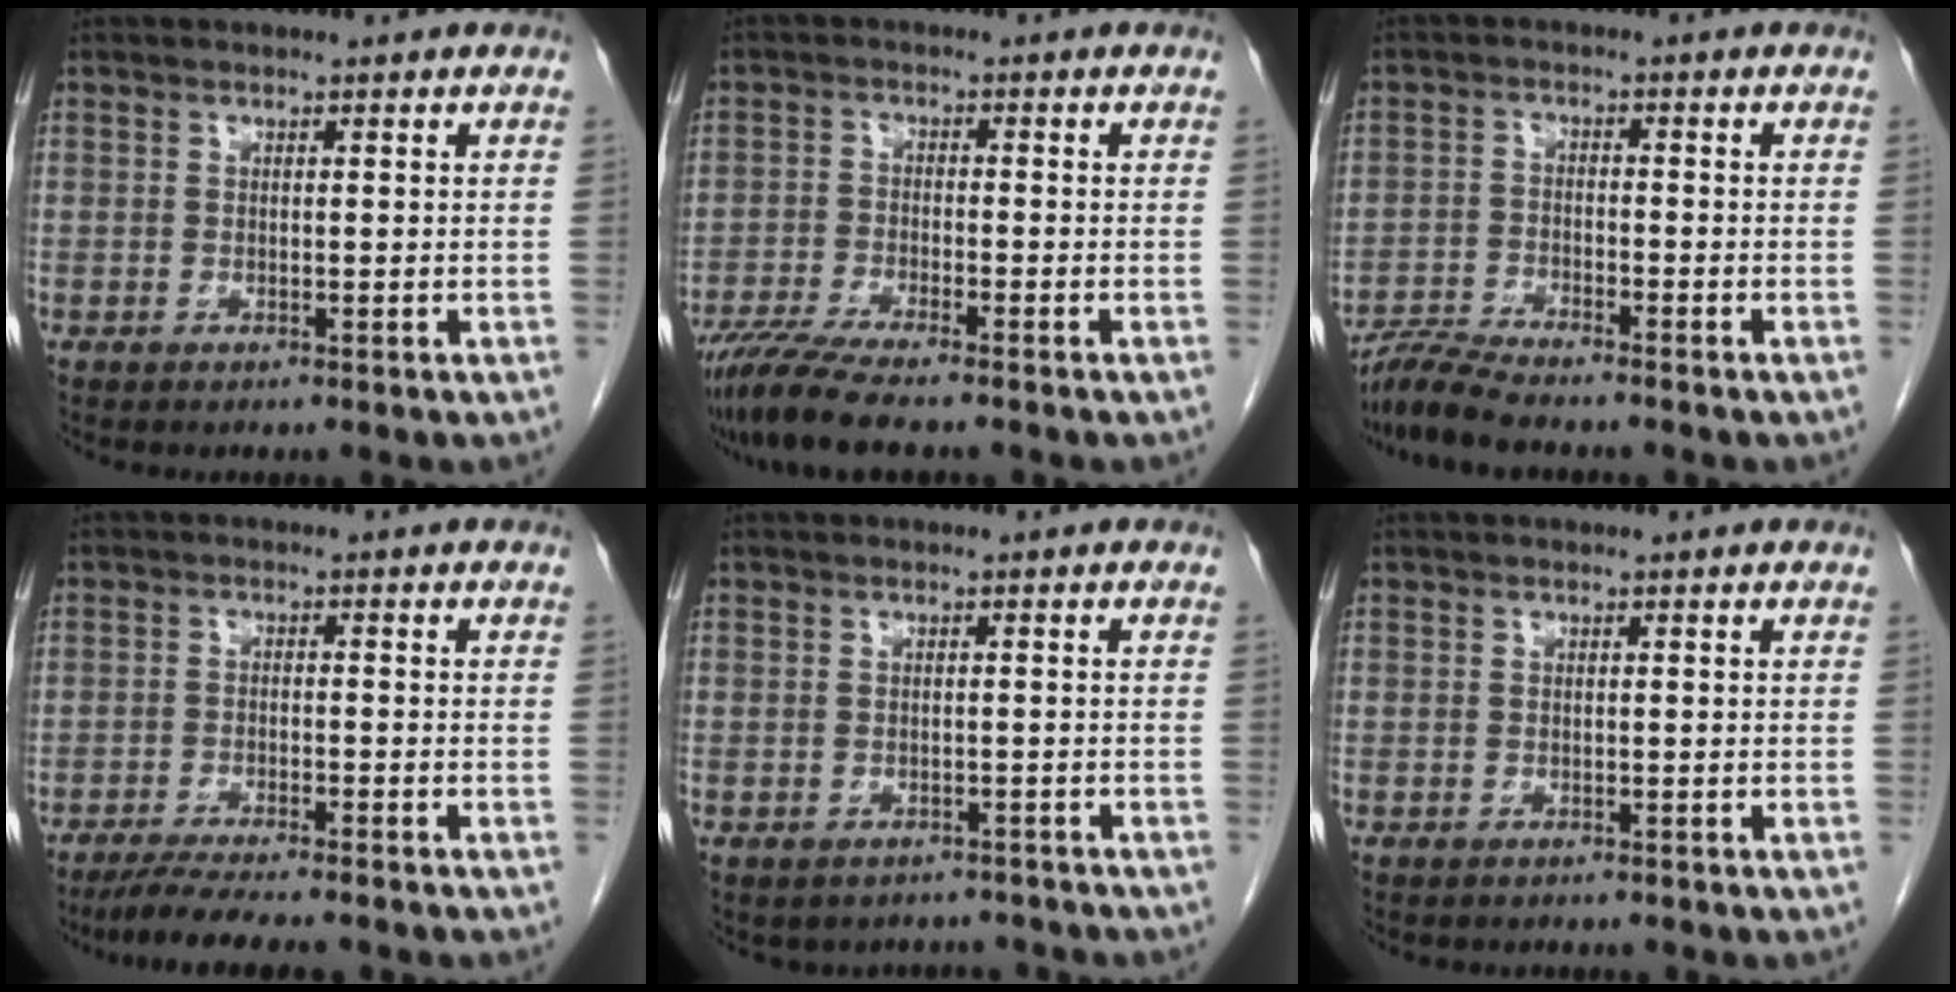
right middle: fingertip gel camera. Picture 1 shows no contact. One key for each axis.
{"total": 7.7, "fx": -6.4, "fy": 0.0, "fz": 4.2, "tx": -0.069, "ty": -0.022, "tz": -0.110}
{"total": 5.9, "fx": -5.3, "fy": 0.0, "fz": 2.5, "tx": -0.046, "ty": -0.019, "tz": -0.100}
{"total": 7.9, "fx": -6.8, "fy": 0.3, "fz": 4.0, "tx": -0.062, "ty": -0.020, "tz": -0.110}
{"total": 4.8, "fx": -4.3, "fy": 2.3, "fz": 0.1, "tx": 0.006, "ty": 0.015, "tz": -0.048}
{"total": 1.2, "fx": -1.1, "fy": 0.5, "fz": 0.0, "tx": -0.010, "ty": -0.002, "tz": -0.016}